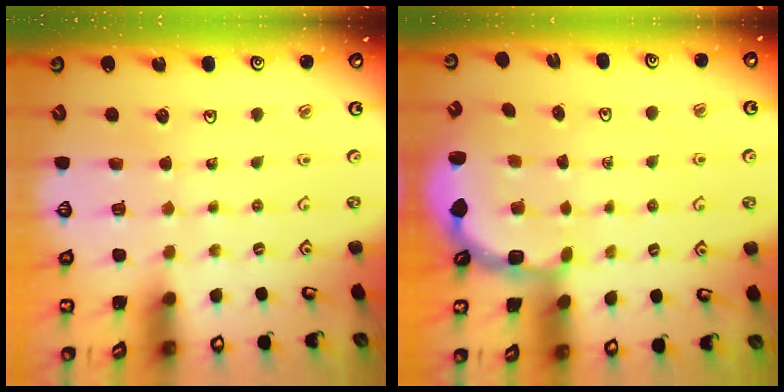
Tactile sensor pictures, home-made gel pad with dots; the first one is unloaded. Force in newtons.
{"total": 2.7, "press": 2.3, "slide": 1.4}